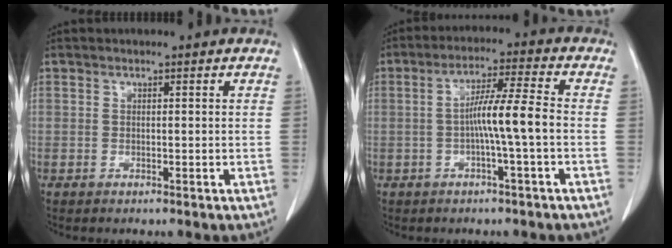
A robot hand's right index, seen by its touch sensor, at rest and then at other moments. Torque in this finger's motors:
{"motor_torque": [0.95, -0.21, 0.61, 0.10]}